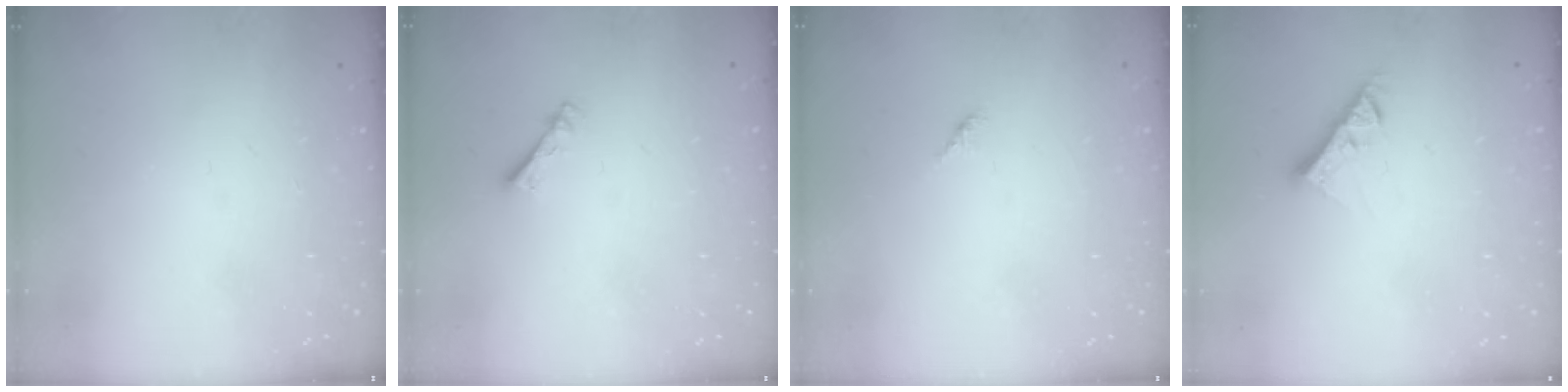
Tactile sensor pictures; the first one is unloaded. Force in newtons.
{"total": 2.7, "press": 2.7, "slide": 0.4}
{"total": 1.5, "press": 1.4, "slide": 0.4}
{"total": 7.7, "press": 7.7, "slide": 0.3}